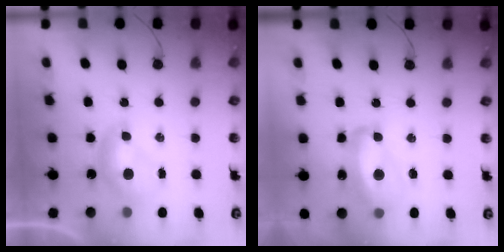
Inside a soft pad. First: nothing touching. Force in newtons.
{"total": 7.6, "press": 7.4, "slide": 2.0}